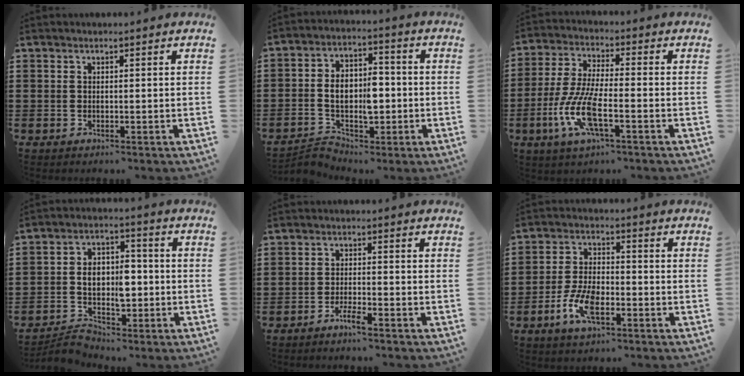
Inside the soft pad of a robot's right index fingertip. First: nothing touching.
{"total": 8.8, "force": [-1.2, 6.0, 6.4], "torque": [-0.117, 0.011, -0.024]}
{"total": 9.6, "force": [-3.8, 2.6, 8.4], "torque": [-0.200, -0.019, -0.075]}
{"total": 8.0, "force": [-1.9, 5.6, 5.3], "torque": [-0.090, 0.014, -0.036]}
{"total": 2.2, "force": [-1.9, 0.0, 1.1], "torque": [-0.026, -0.001, -0.038]}
{"total": 7.3, "force": [-3.2, 3.2, 5.7], "torque": [-0.136, -0.007, -0.063]}